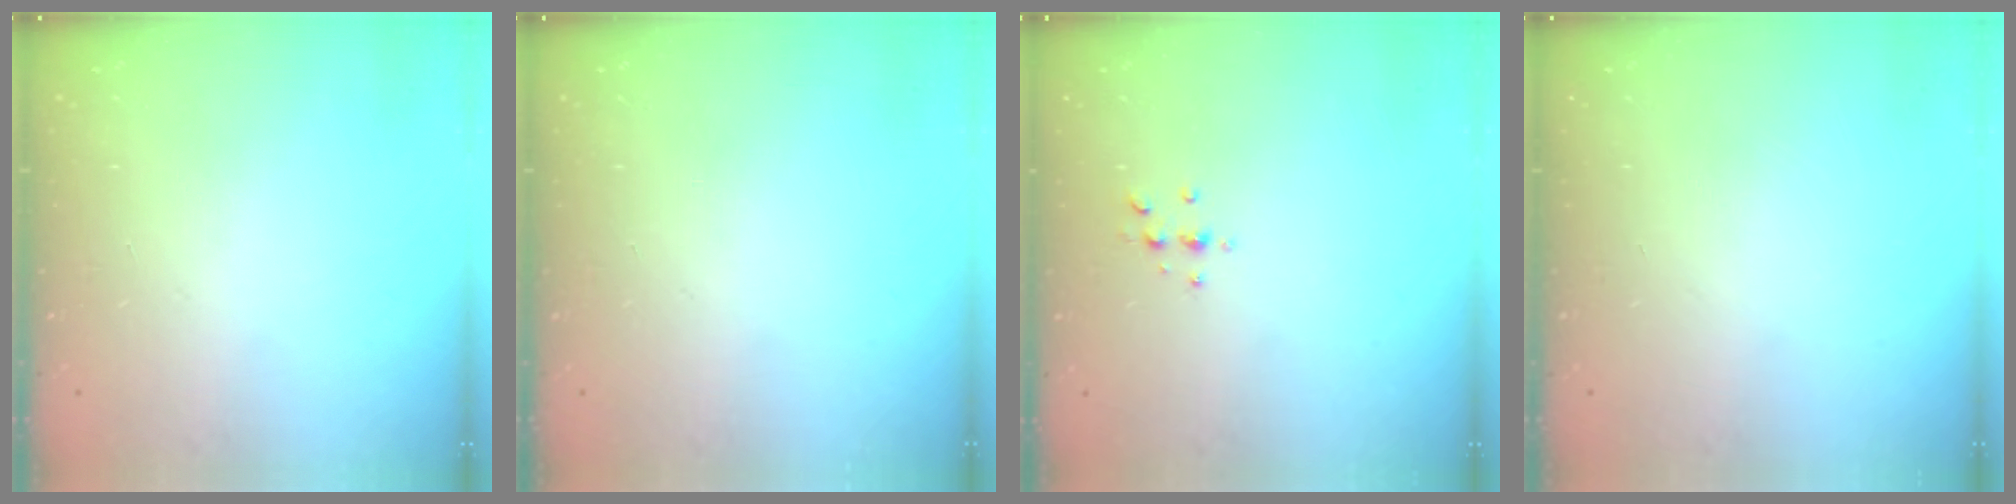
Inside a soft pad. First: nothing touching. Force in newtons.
{"total": 0.0}
{"total": 3.9, "press": 3.9, "slide": 0.6}
{"total": 0.0}